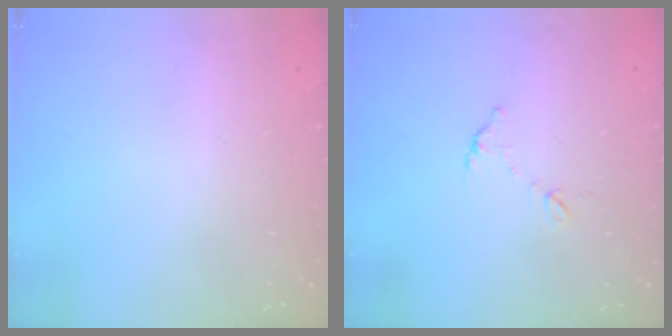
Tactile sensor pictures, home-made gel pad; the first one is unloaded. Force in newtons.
{"total": 6.2, "press": 6.2, "slide": 0.4}